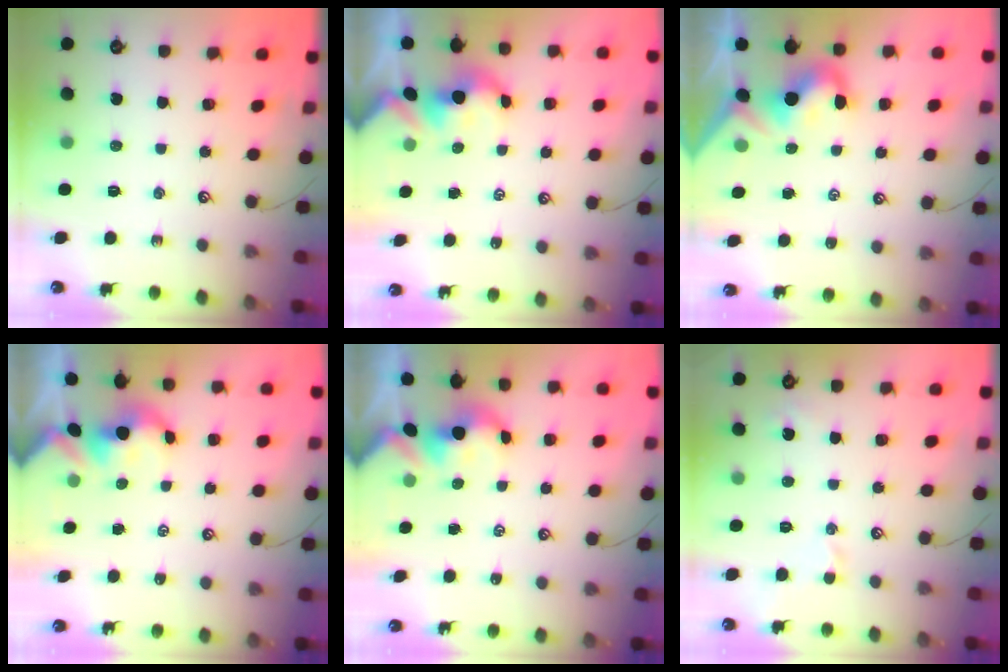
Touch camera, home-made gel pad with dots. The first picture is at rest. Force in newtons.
{"total": 1.9, "press": 1.9, "slide": 0.2}
{"total": 5.5, "press": 5.4, "slide": 0.9}
{"total": 2.0, "press": 2.0, "slide": 0.2}
{"total": 1.7, "press": 1.7, "slide": 0.2}
{"total": 2.1, "press": 2.0, "slide": 0.6}